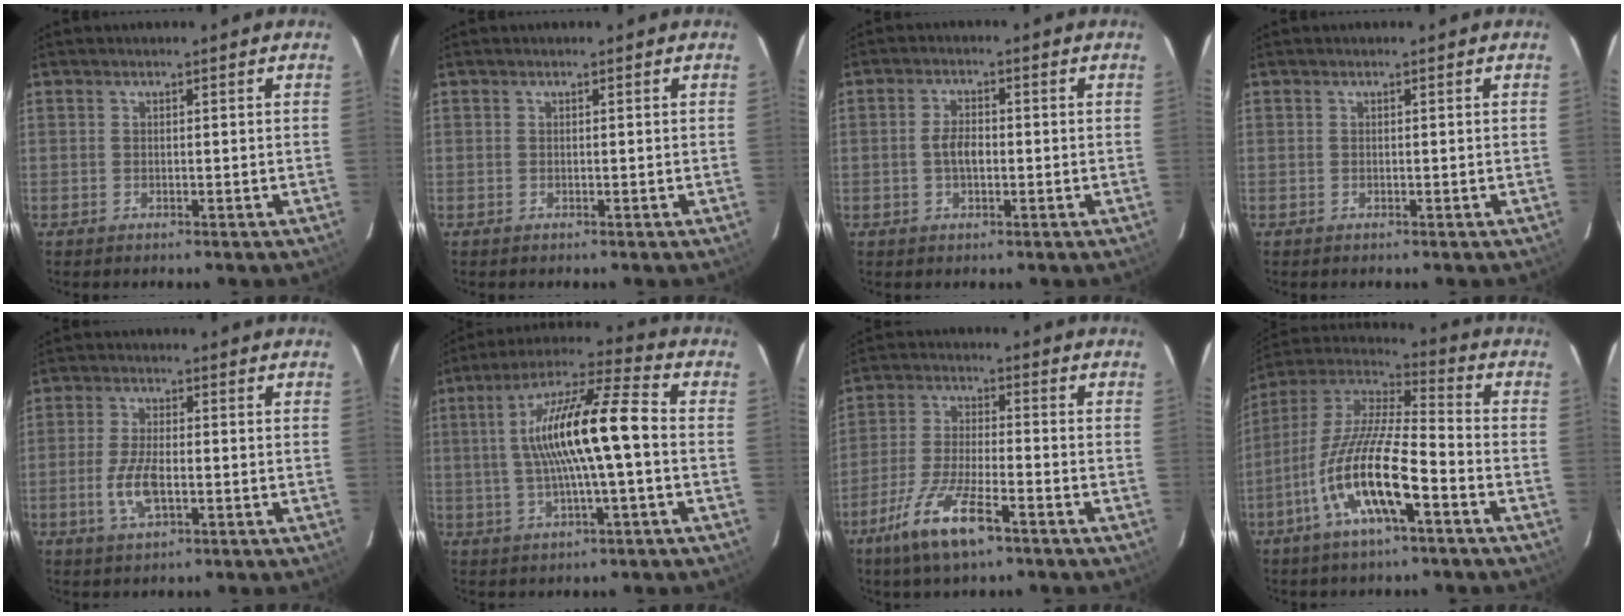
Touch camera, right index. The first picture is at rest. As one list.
[{"total": 0.0}, {"total": 3.3, "force": [-0.6, 1.6, 2.8], "torque": [-0.057, 0.005, -0.009]}, {"total": 0.0}, {"total": 6.9, "force": [-1.9, 2.8, 6.0], "torque": [-0.129, -0.004, -0.036]}, {"total": 15.5, "force": [0.0, 1.5, 15.4], "torque": [-0.280, 0.019, -0.003]}, {"total": 11.7, "force": [-7.0, 2.6, 9.0], "torque": [-0.195, -0.015, -0.133]}, {"total": 16.9, "force": [-7.3, 3.5, 14.8], "torque": [-0.288, -0.018, -0.147]}]